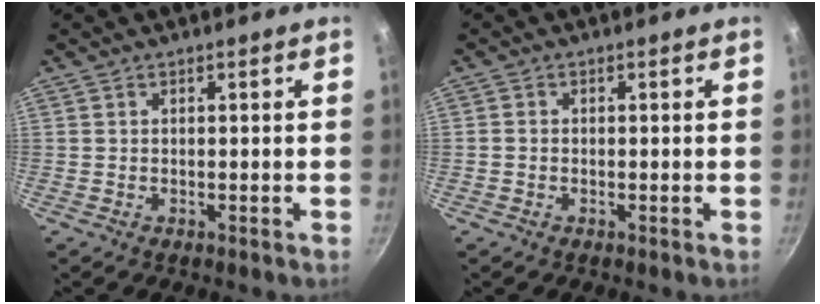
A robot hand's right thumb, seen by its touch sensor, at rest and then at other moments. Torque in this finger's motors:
{"motor_torque": [-0.04, -0.28, -0.62, -0.02, -0.02]}